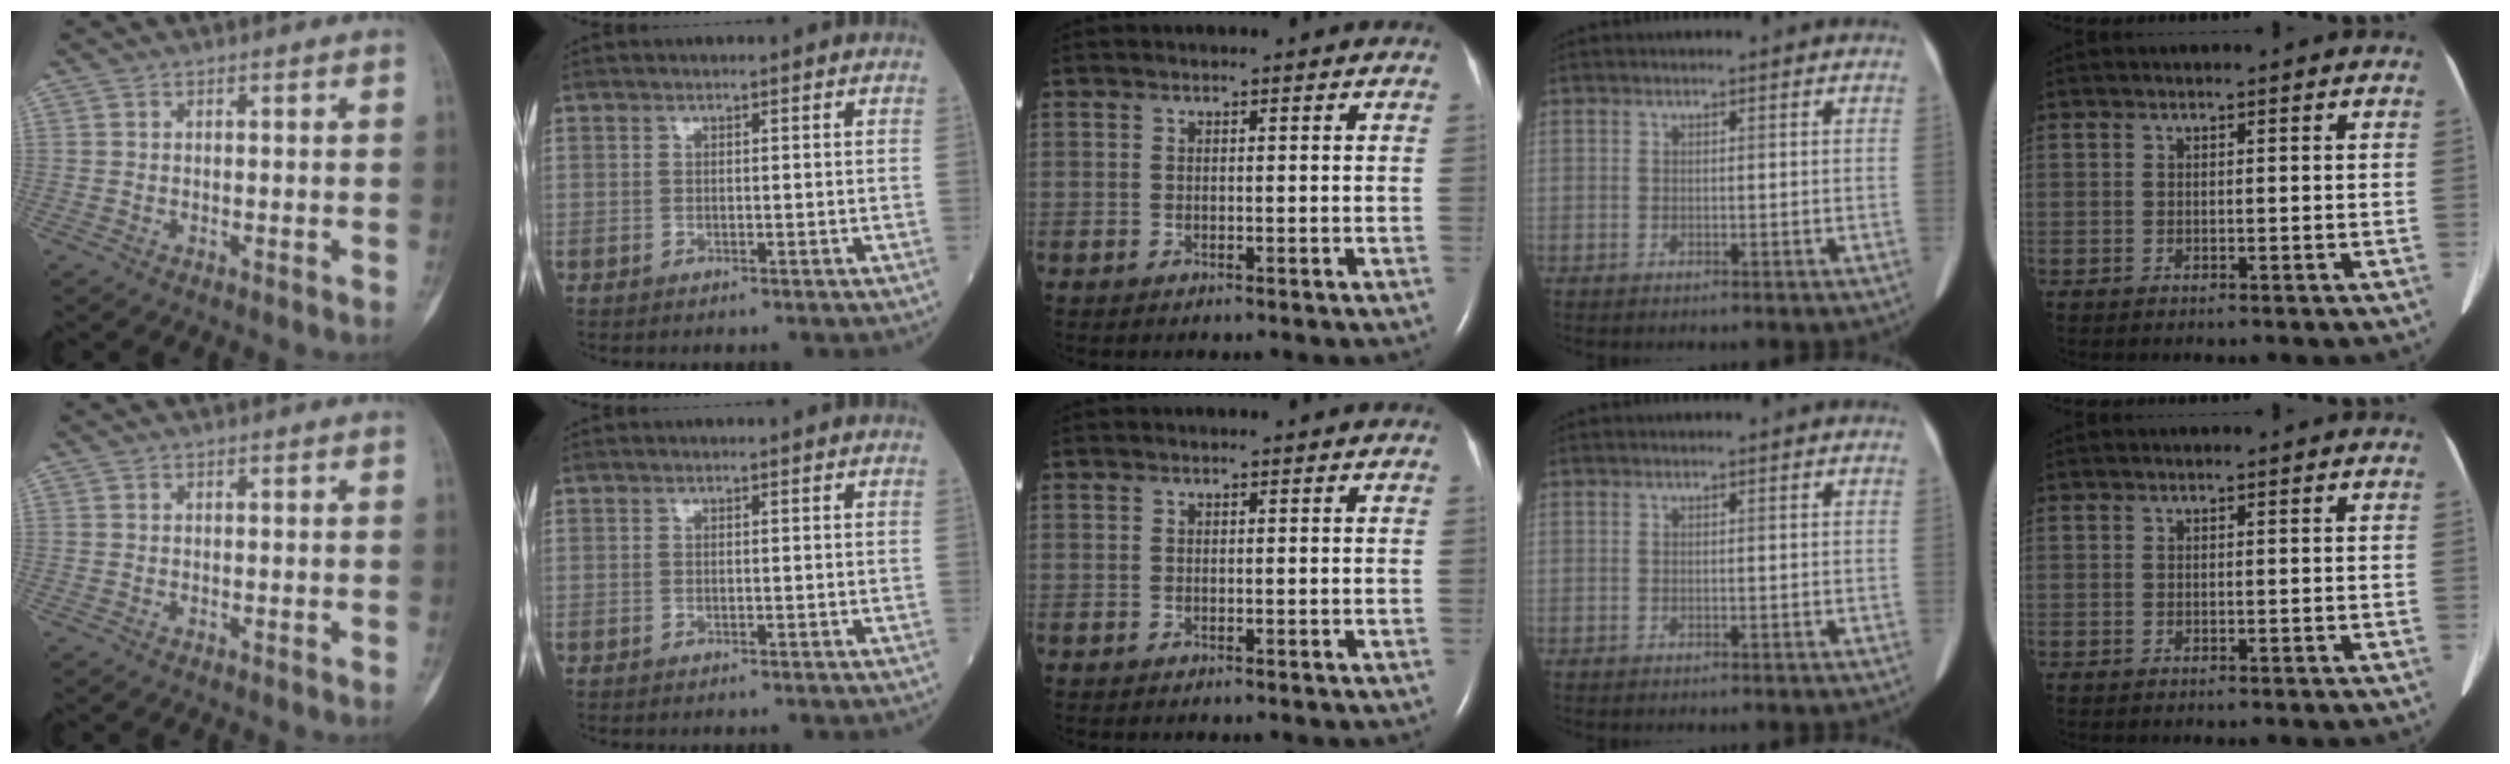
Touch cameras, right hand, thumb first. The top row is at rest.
{}